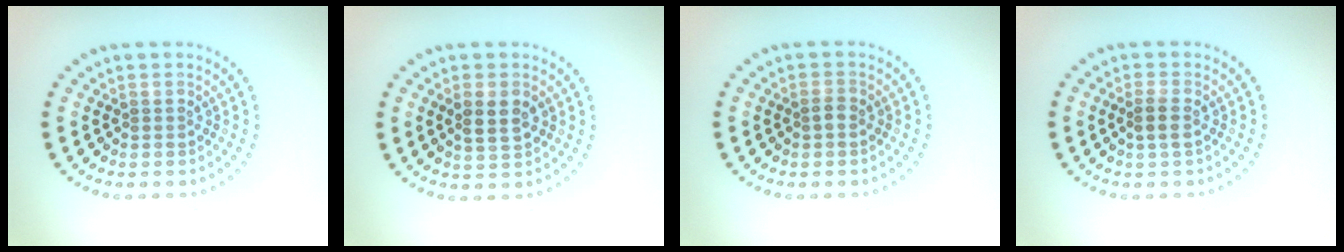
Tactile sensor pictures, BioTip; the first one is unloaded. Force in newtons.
{"total": 2.6, "press": 2.6, "slide": 0.6}
{"total": 0.8, "press": 0.8, "slide": 0.0}
{"total": 1.4, "press": 1.3, "slide": 0.7}